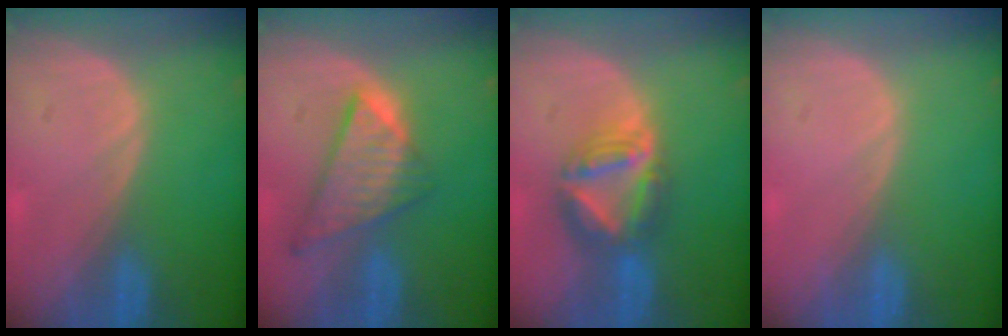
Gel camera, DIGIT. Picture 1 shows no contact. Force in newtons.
{"total": 8.6, "press": 7.3, "slide": 4.5}
{"total": 7.7, "press": 6.8, "slide": 3.8}
{"total": 0.0}